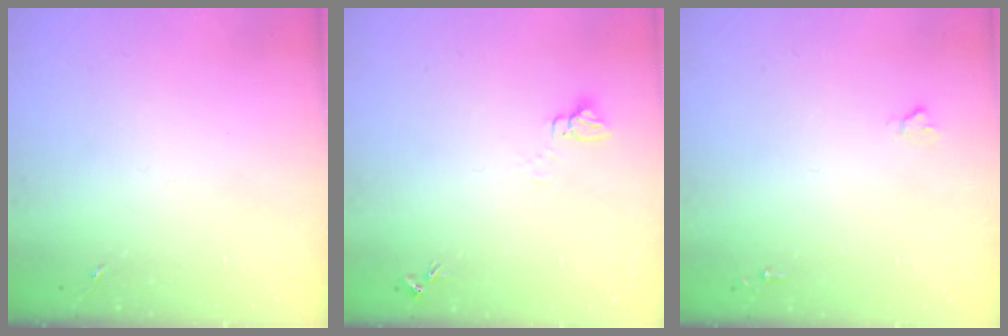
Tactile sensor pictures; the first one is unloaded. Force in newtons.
{"total": 4.1, "press": 4.1, "slide": 0.3}
{"total": 1.6, "press": 1.6, "slide": 0.2}